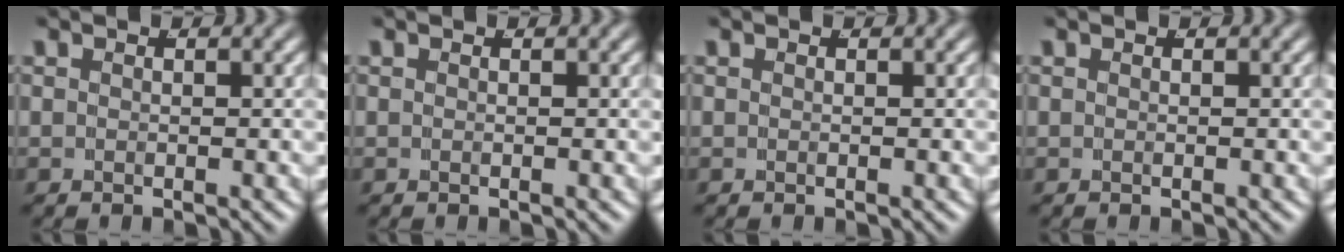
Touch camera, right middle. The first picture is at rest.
{"total": 0.0}
{"total": 0.0}
{"total": 0.0}